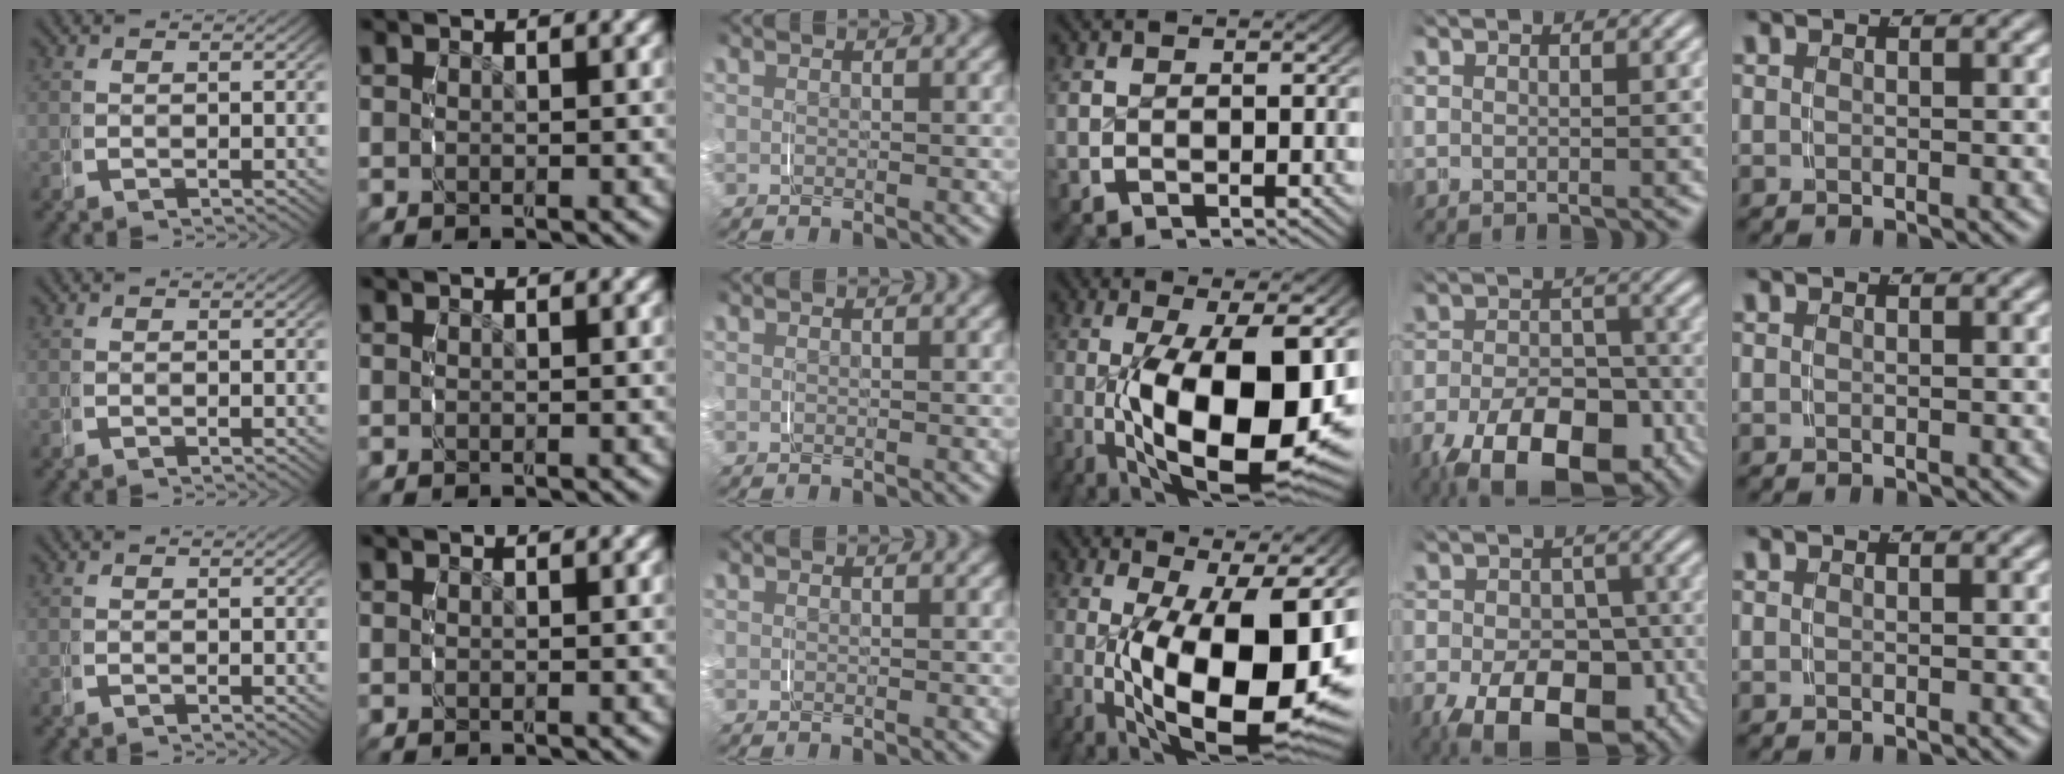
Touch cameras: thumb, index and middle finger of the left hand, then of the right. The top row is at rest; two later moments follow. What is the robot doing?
{"motion": "grasp_and_lifting", "object": "key"}